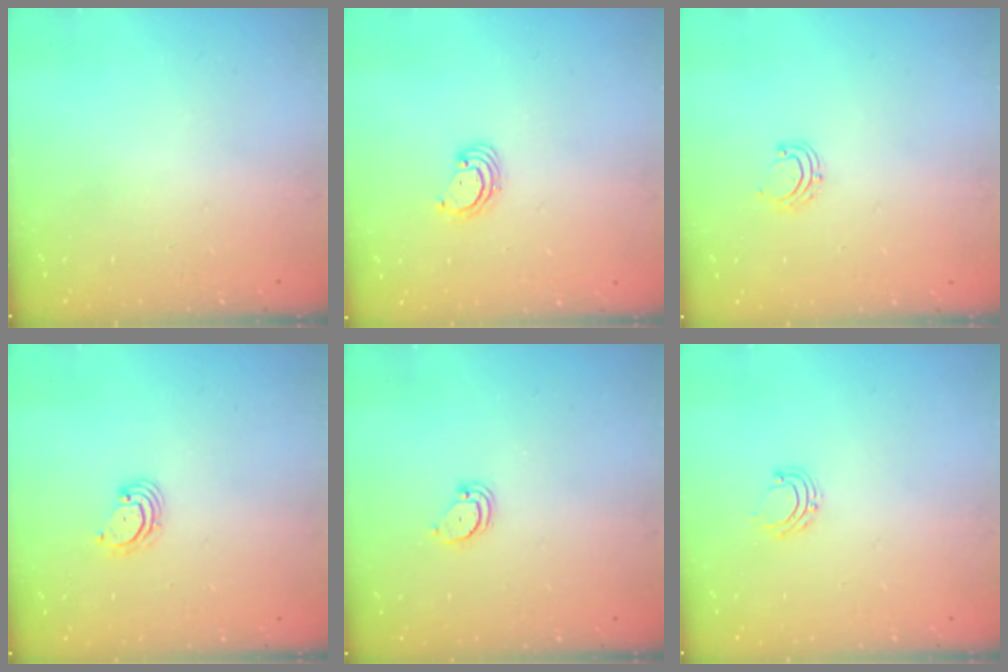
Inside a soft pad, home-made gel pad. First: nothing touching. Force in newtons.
{"total": 3.3, "press": 3.3, "slide": 0.2}
{"total": 4.6, "press": 4.5, "slide": 0.5}
{"total": 2.8, "press": 2.8, "slide": 0.2}
{"total": 2.1, "press": 2.1, "slide": 0.1}
{"total": 6.5, "press": 6.5, "slide": 0.4}